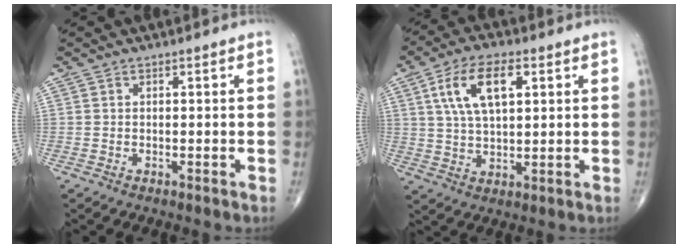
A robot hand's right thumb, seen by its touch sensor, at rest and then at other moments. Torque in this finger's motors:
{"motor_torque": [0.09, 0.32, 0.38, -0.16, 0.27]}